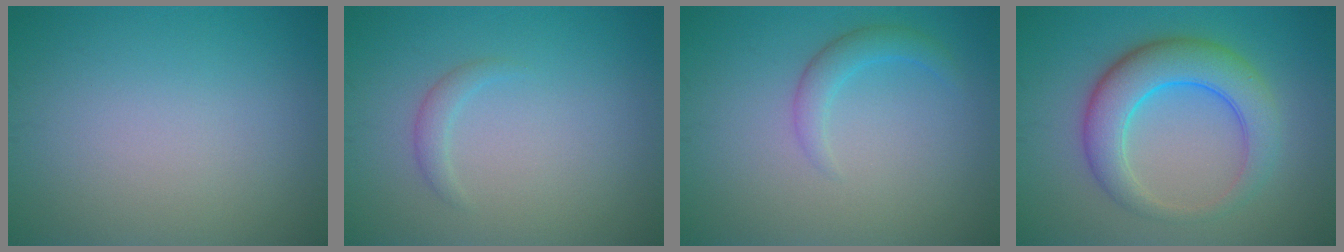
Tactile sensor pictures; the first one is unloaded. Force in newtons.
{"total": 1.2, "press": 1.2, "slide": 0.1}
{"total": 2.0, "press": 2.0, "slide": 0.2}
{"total": 6.4, "press": 6.4, "slide": 0.1}